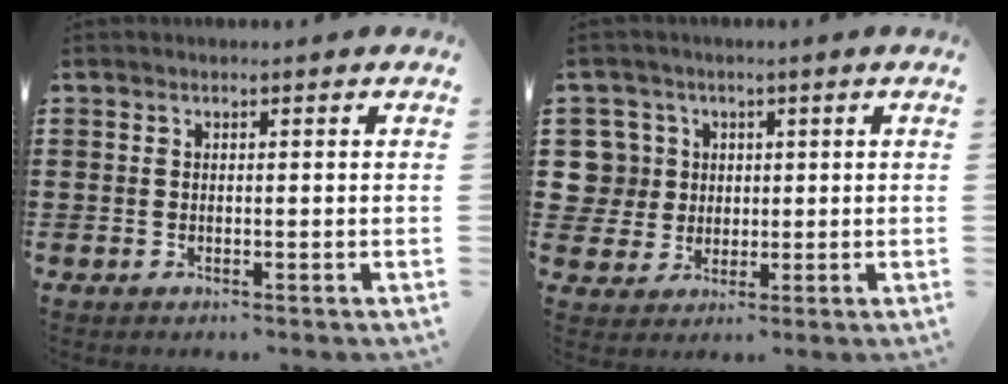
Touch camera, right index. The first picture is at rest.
{"total": 6.2, "force": [1.3, 6.0, 1.0], "torque": [-0.065, 0.011, 0.022]}